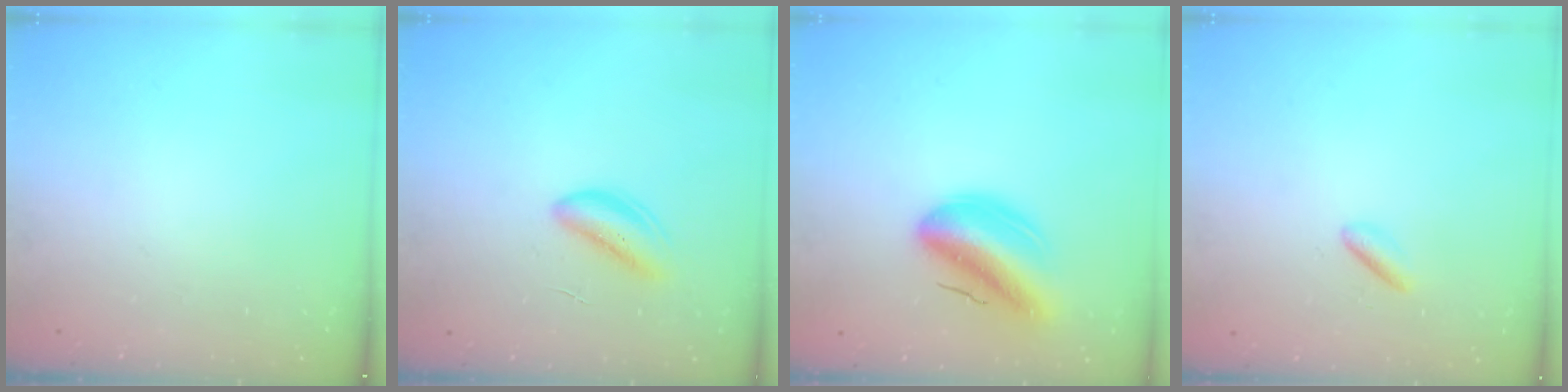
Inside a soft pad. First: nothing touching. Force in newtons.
{"total": 5.8, "press": 5.7, "slide": 1.1}
{"total": 14.5, "press": 13.9, "slide": 3.9}
{"total": 3.0, "press": 2.7, "slide": 1.2}